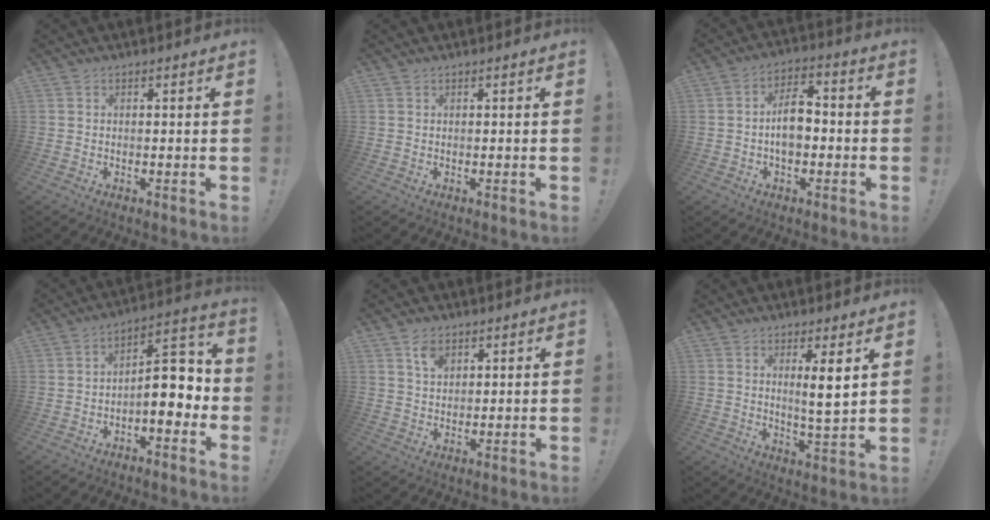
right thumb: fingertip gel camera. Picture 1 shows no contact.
{"total": 0.0}
{"total": 9.1, "force": [-1.3, 5.7, 6.9], "torque": [-0.117, 0.016, -0.023]}
{"total": 10.5, "force": [-2.7, 5.5, 8.5], "torque": [-0.112, 0.014, -0.048]}
{"total": 4.6, "force": [2.6, 2.8, 2.5], "torque": [-0.033, -0.013, 0.045]}
{"total": 6.4, "force": [2.8, 0.0, 5.8], "torque": [-0.084, -0.021, 0.038]}